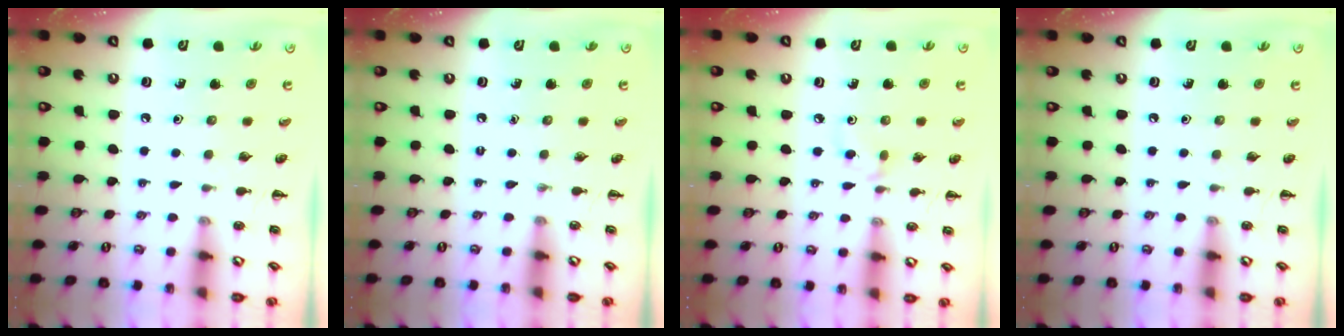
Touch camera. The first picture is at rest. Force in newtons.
{"total": 0.0}
{"total": 5.4, "press": 5.1, "slide": 1.9}
{"total": 0.0}